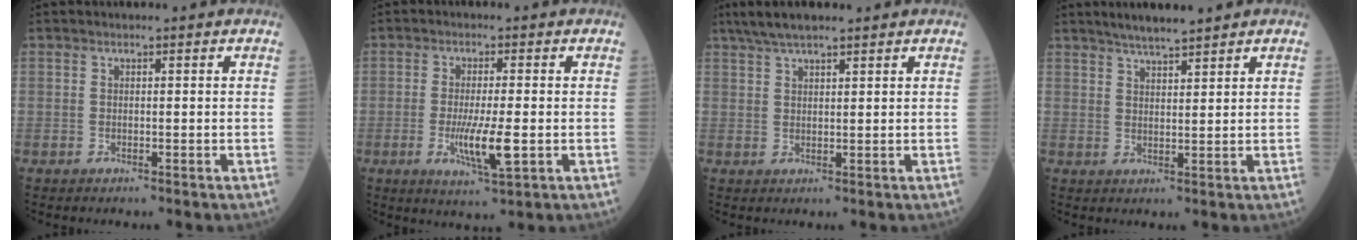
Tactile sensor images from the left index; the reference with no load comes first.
{"total": 6.6, "force": [-1.5, 0.7, 6.4], "torque": [-0.123, -0.015, -0.024]}
{"total": 5.5, "force": [4.4, 0.9, 3.2], "torque": [-0.063, 0.025, 0.081]}
{"total": 5.0, "force": [4.4, 0.2, 2.4], "torque": [-0.045, 0.010, 0.078]}